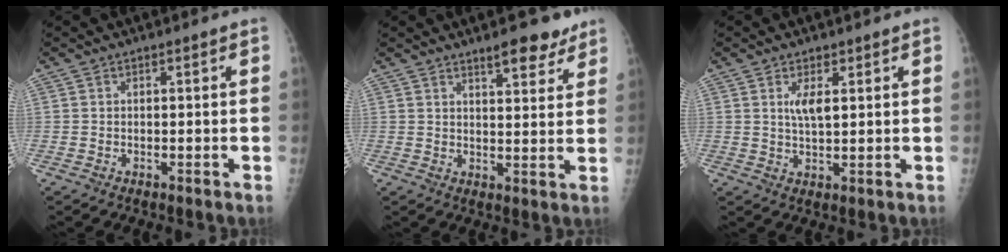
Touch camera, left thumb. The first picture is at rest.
{"total": 6.8, "force": [5.1, 2.1, 3.9], "torque": [-0.032, -0.030, 0.069]}
{"total": 4.0, "force": [1.5, 1.7, 3.2], "torque": [-0.050, -0.010, 0.028]}